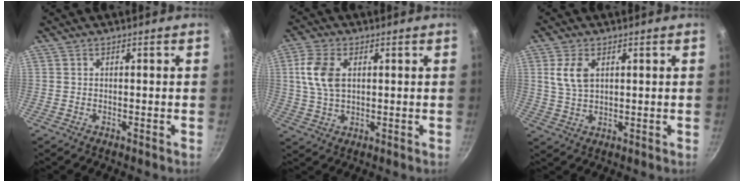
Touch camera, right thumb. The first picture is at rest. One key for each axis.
{"total": 8.1, "fx": 1.9, "fy": 4.9, "fz": 6.1, "tx": -0.118, "ty": 0.003, "tz": 0.035}
{"total": 5.9, "fx": 2.0, "fy": 3.4, "fz": 4.4, "tx": -0.083, "ty": -0.005, "tz": 0.041}